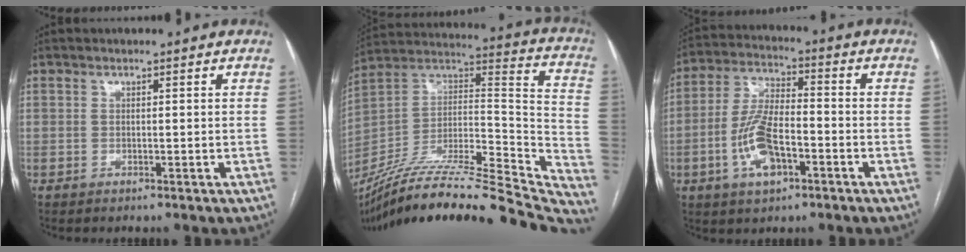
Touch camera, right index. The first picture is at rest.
{"total": 41.2, "force": [-35.8, 4.4, 20.1], "torque": [-0.255, -0.039, -0.523]}
{"total": 10.6, "force": [-3.8, 4.2, 8.9], "torque": [-0.193, 0.007, -0.070]}